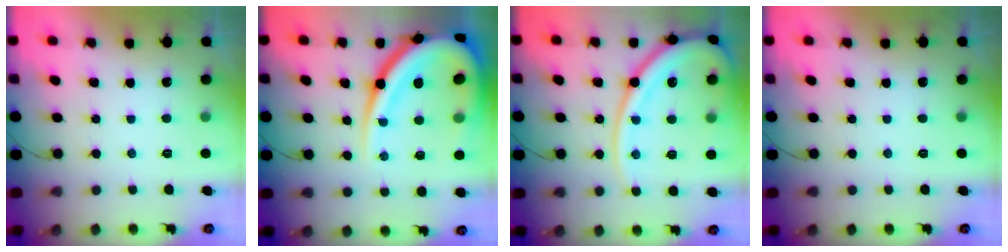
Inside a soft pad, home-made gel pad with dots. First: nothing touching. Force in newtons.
{"total": 25.3, "press": 25.2, "slide": 2.7}
{"total": 18.7, "press": 18.5, "slide": 2.2}
{"total": 0.0}